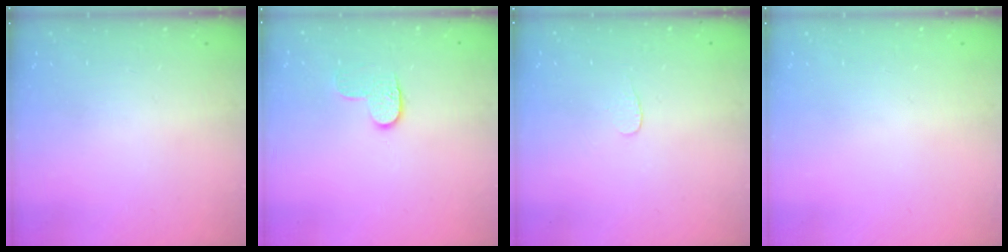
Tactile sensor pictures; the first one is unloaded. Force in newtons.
{"total": 6.0, "press": 6.0, "slide": 0.5}
{"total": 3.0, "press": 3.0, "slide": 0.2}
{"total": 0.0}